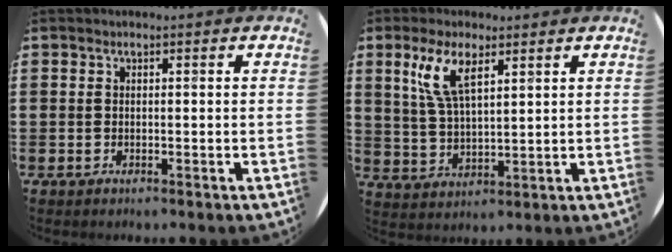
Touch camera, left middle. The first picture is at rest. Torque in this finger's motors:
{"motor_torque": [1.36, -0.78, 0.29, 0.21]}